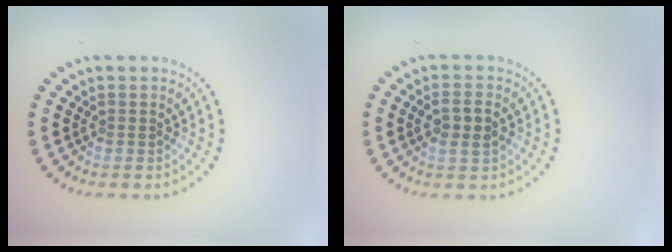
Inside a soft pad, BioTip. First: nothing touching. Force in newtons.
{"total": 2.4, "press": 2.3, "slide": 0.5}